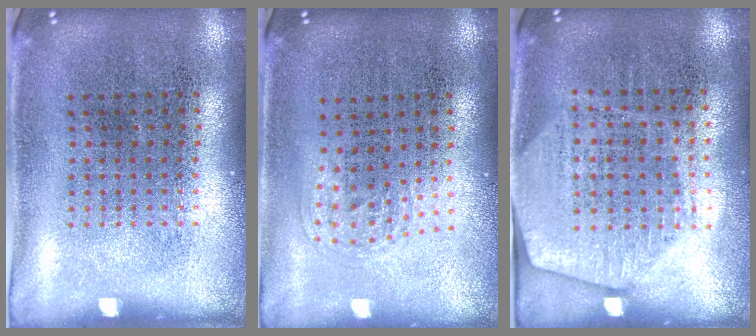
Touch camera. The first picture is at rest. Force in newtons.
{"total": 1.0, "press": 0.6, "slide": 0.8}
{"total": 1.9, "press": 1.7, "slide": 0.9}